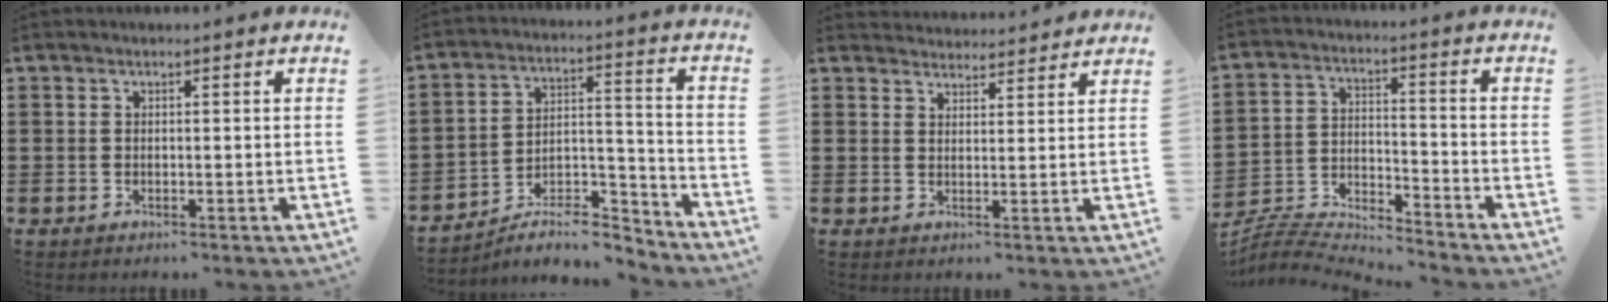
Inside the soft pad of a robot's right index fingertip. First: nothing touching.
{"total": 7.6, "force": [-6.8, 2.1, 2.7], "torque": [-0.032, 0.021, -0.129]}
{"total": 3.0, "force": [2.9, -0.1, -0.6], "torque": [0.005, -0.010, 0.056]}
{"total": 5.5, "force": [-5.5, 0.6, 0.6], "torque": [-0.031, -0.005, -0.117]}